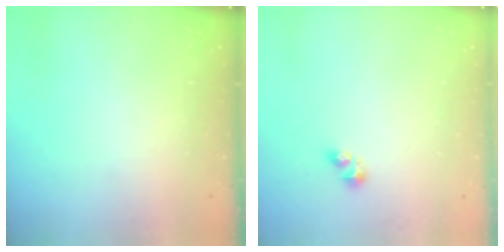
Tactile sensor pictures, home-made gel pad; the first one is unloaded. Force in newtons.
{"total": 4.0, "press": 3.9, "slide": 0.5}